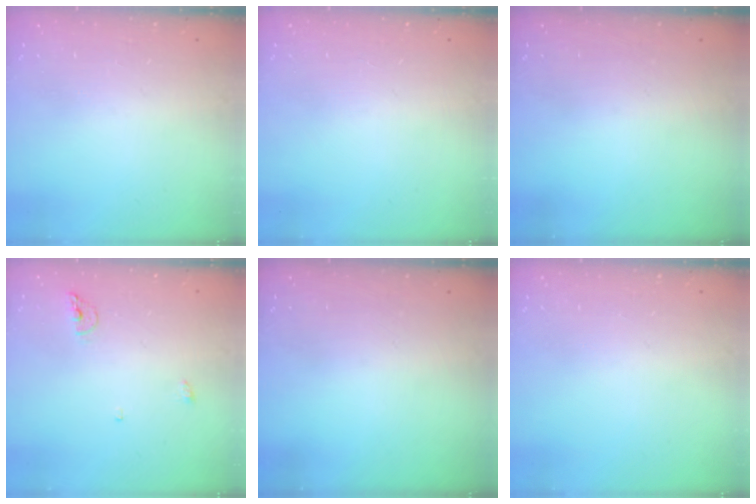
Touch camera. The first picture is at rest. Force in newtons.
{"total": 0.0}
{"total": 0.0}
{"total": 5.7, "press": 5.6, "slide": 1.2}
{"total": 0.0}
{"total": 0.0}